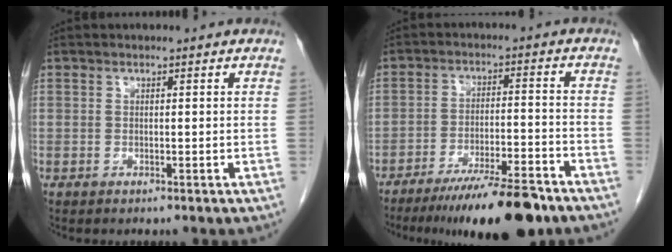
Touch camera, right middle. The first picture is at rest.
{"total": 13.6, "force": [-10.6, 1.6, 8.4], "torque": [-0.122, -0.015, -0.171]}